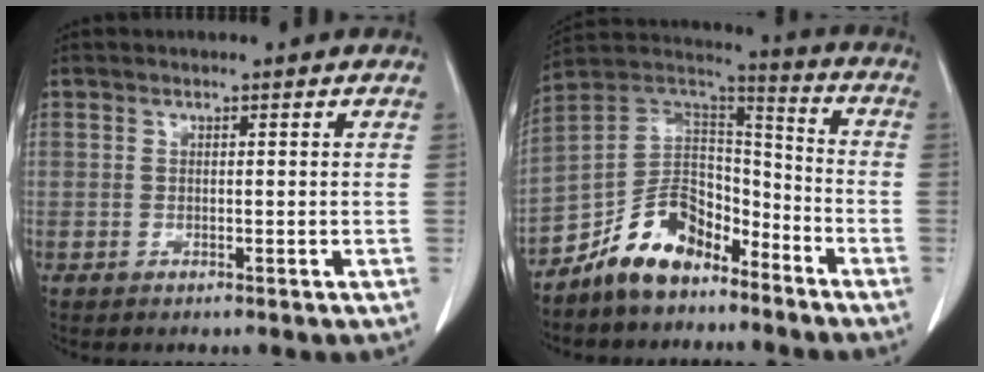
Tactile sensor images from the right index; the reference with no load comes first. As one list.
[{"total": 12.1, "force": [-8.5, 6.4, 5.7], "torque": [-0.106, 0.043, -0.159]}]